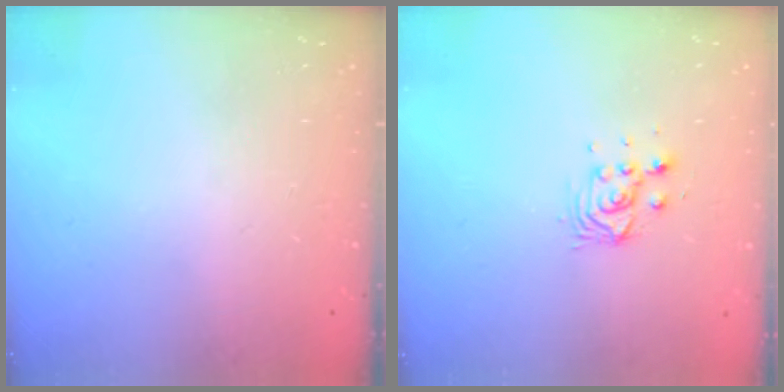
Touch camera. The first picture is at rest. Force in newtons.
{"total": 4.8, "press": 4.8, "slide": 0.9}